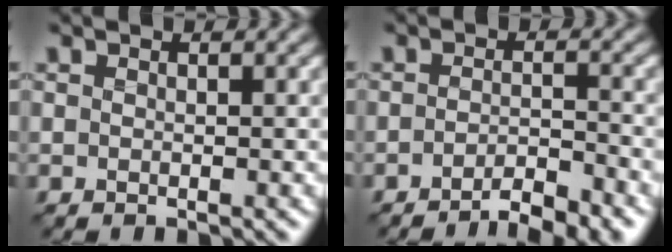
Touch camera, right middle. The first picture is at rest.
{"total": 4.2, "force": [-3.0, 1.0, 2.8], "torque": [-0.038, 0.002, -0.049]}